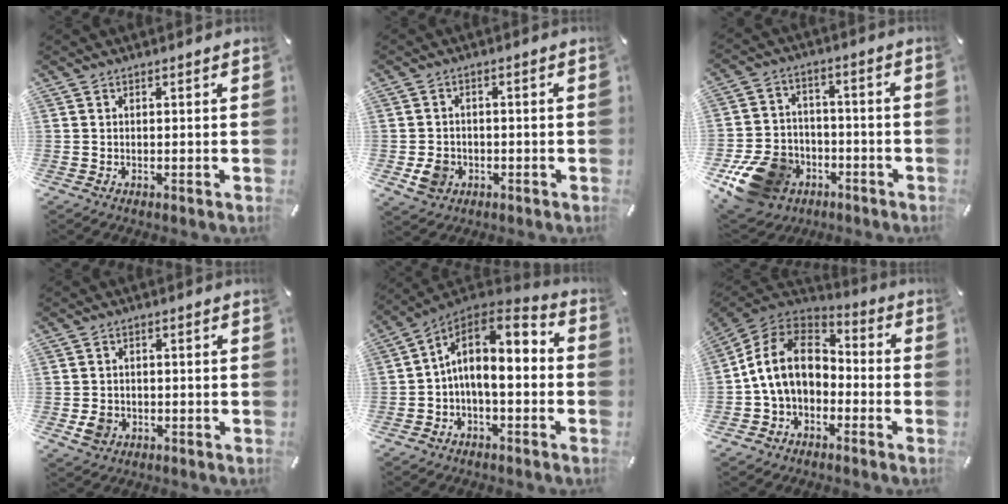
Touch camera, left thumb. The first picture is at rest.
{"total": 5.3, "force": [-1.5, 4.6, 2.1], "torque": [-0.047, 0.002, -0.029]}
{"total": 15.4, "force": [-7.5, 11.5, 6.9], "torque": [-0.130, 0.057, -0.122]}
{"total": 3.6, "force": [-1.1, 3.1, 1.6], "torque": [-0.024, -0.001, -0.020]}
{"total": 10.0, "force": [-0.4, 6.4, 7.7], "torque": [-0.132, -0.001, -0.007]}
{"total": 13.8, "force": [-0.9, 10.9, 8.5], "torque": [-0.197, 0.027, -0.017]}